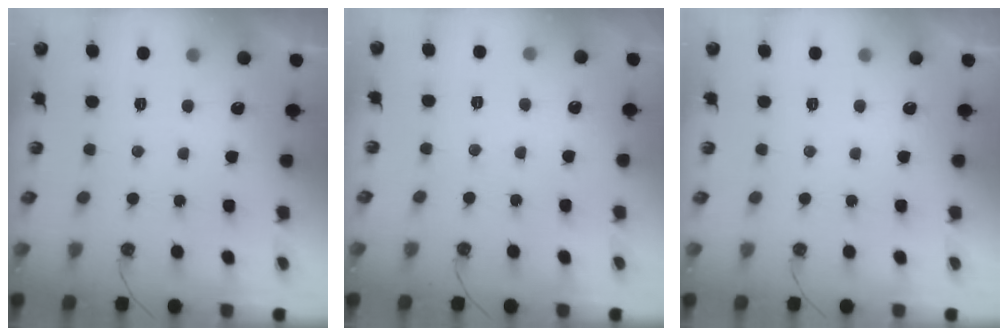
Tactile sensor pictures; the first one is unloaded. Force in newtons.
{"total": 3.4, "press": 3.4, "slide": 0.5}
{"total": 0.0}